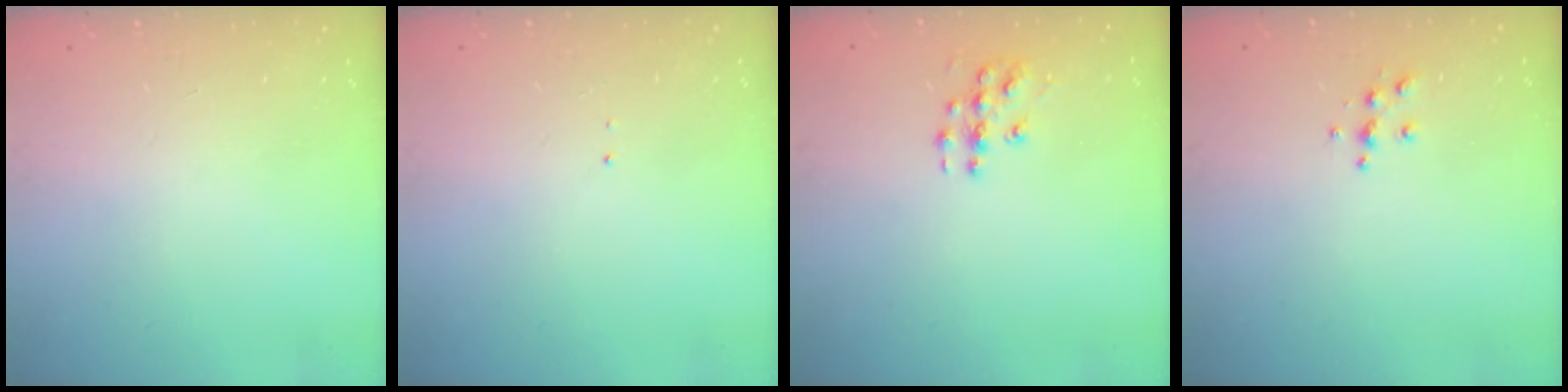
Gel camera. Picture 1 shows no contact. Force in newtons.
{"total": 0.7, "press": 0.7, "slide": 0.1}
{"total": 6.1, "press": 6.1, "slide": 0.4}
{"total": 4.9, "press": 4.9, "slide": 0.5}